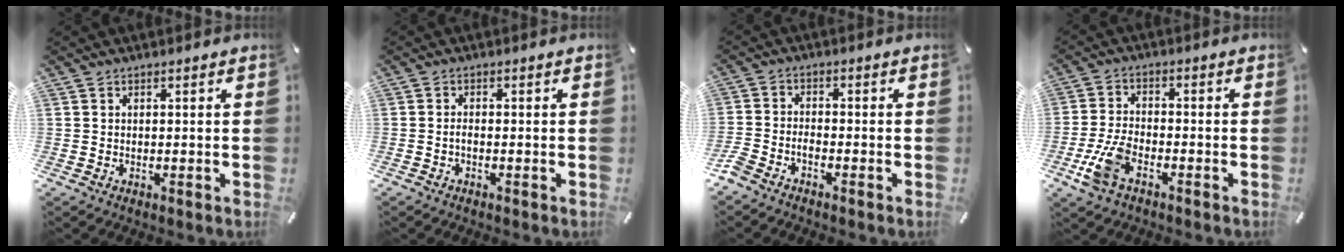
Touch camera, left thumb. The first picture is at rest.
{"total": 1.1, "force": [-0.7, 0.4, 0.8], "torque": [-0.019, -0.001, -0.013]}
{"total": 3.3, "force": [-2.8, 1.3, 1.2], "torque": [-0.040, 0.004, -0.057]}
{"total": 7.7, "force": [-3.6, 3.9, 5.5], "torque": [-0.131, -0.001, -0.068]}